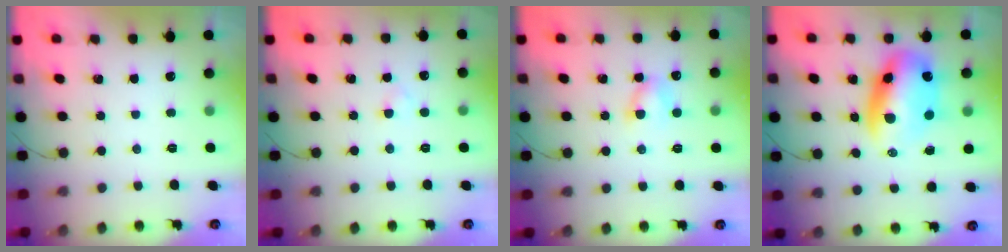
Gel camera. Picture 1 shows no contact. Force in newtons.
{"total": 1.5, "press": 1.3, "slide": 0.8}
{"total": 4.9, "press": 4.9, "slide": 0.8}
{"total": 12.4, "press": 11.9, "slide": 3.2}